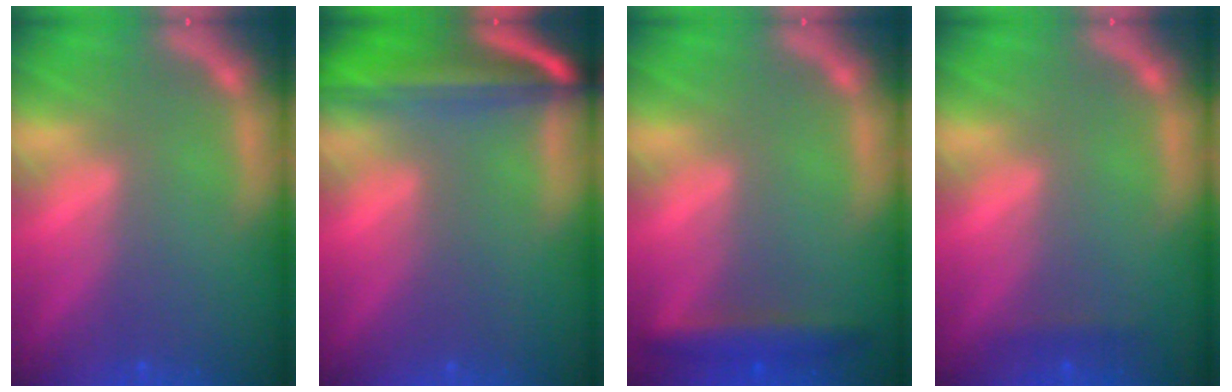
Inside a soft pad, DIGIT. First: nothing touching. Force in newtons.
{"total": 9.5}
{"total": 2.9}
{"total": 0.9}